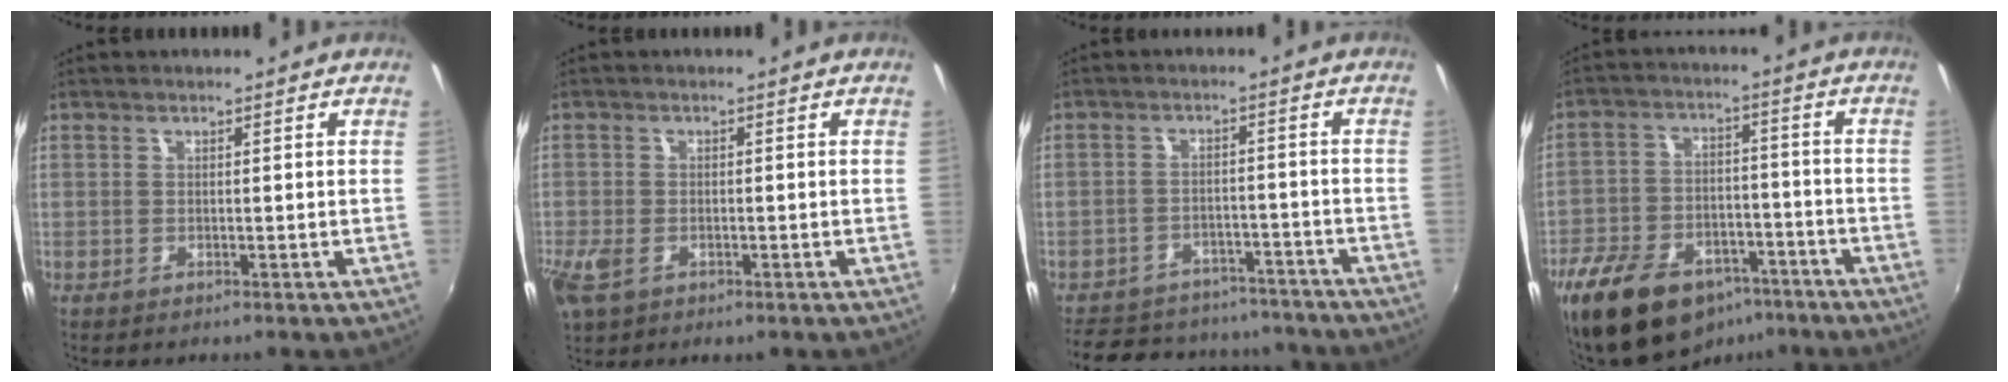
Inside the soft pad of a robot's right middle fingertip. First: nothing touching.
{"total": 5.5, "force": [-2.3, 3.5, 3.6], "torque": [-0.089, -0.014, -0.042]}
{"total": 19.7, "force": [-16.4, 8.5, 6.6], "torque": [-0.153, 0.036, -0.207]}
{"total": 18.1, "force": [-12.1, 9.7, 9.4], "torque": [-0.207, -0.008, -0.192]}